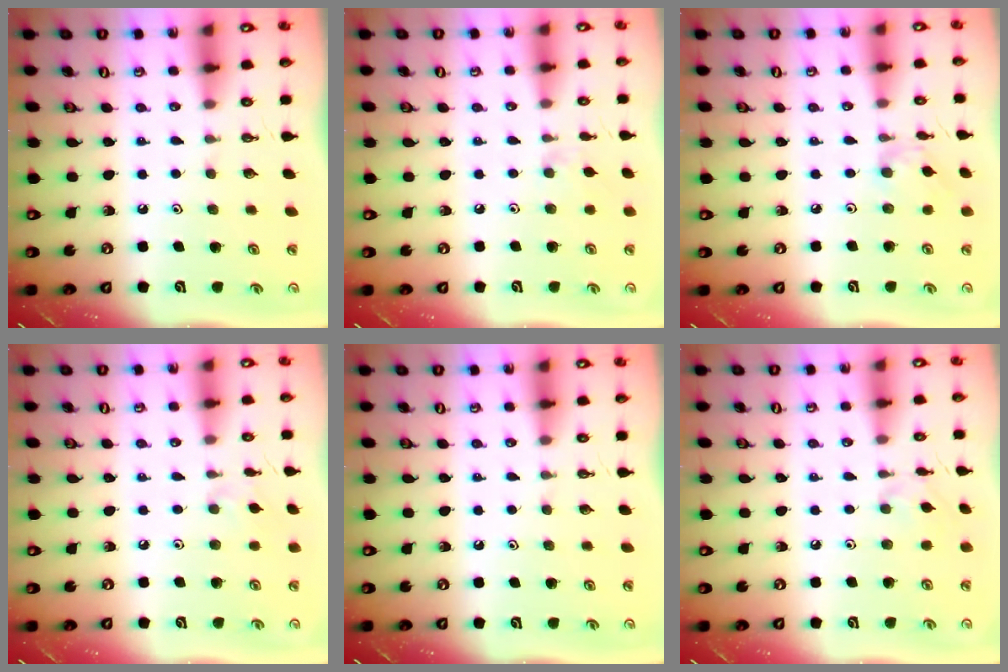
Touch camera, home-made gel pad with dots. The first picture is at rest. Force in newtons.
{"total": 3.4, "press": 3.3, "slide": 0.6}
{"total": 2.7, "press": 2.6, "slide": 0.3}
{"total": 3.4, "press": 3.3, "slide": 0.7}
{"total": 0.0}
{"total": 2.1, "press": 2.1, "slide": 0.4}